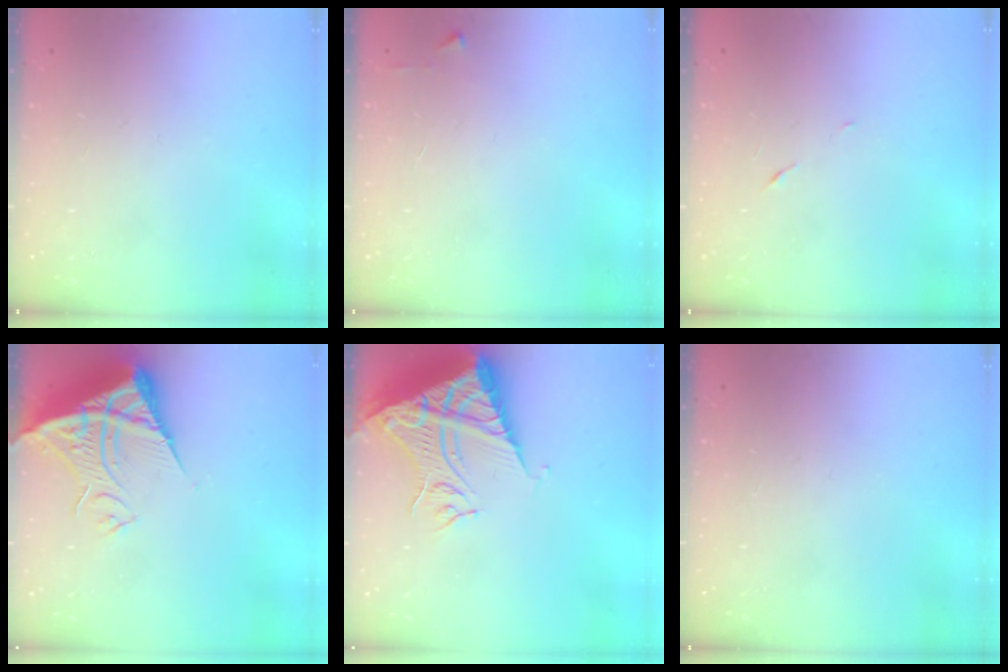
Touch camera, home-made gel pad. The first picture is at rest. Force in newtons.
{"total": 2.4, "press": 2.4, "slide": 0.3}
{"total": 5.0, "press": 4.8, "slide": 1.4}
{"total": 10.6, "press": 10.5, "slide": 1.1}
{"total": 12.5, "press": 12.5, "slide": 1.2}
{"total": 0.0}